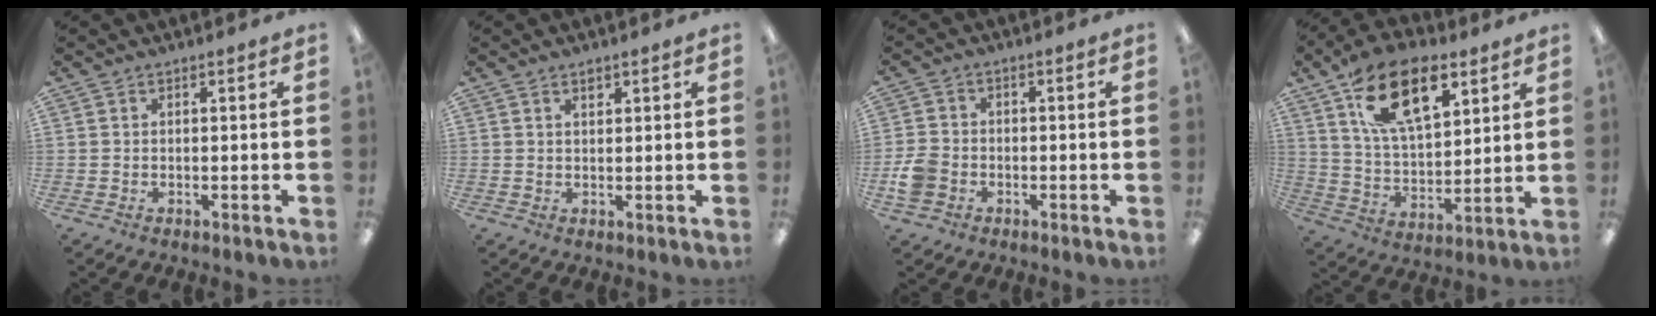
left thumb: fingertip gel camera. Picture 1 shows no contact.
{"total": 1.5, "force": [1.1, 0.7, 0.8], "torque": [-0.008, -0.003, 0.019]}
{"total": 5.4, "force": [-2.0, 4.3, 2.5], "torque": [-0.043, 0.016, -0.033]}
{"total": 18.8, "force": [10.0, 9.9, 12.5], "torque": [-0.203, -0.029, 0.178]}